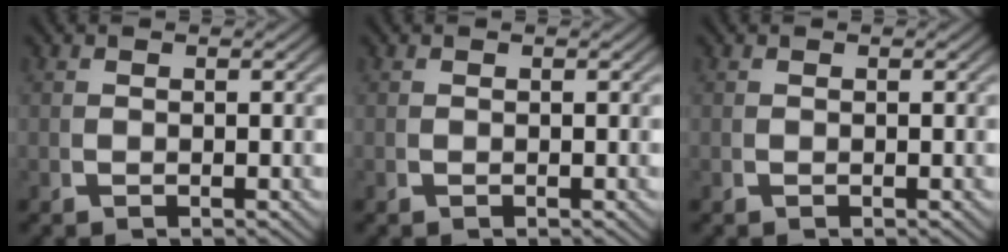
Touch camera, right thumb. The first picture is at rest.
{"total": 0.0}
{"total": 0.0}